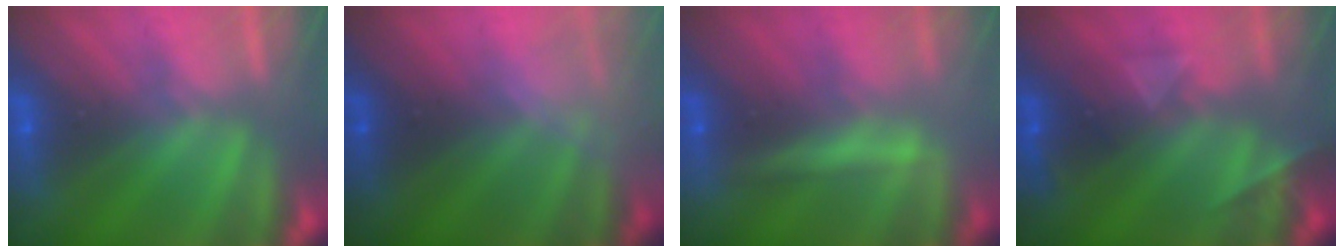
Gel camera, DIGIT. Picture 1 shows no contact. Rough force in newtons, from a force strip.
{"total": 2.3}
{"total": 2.0}
{"total": 2.3}